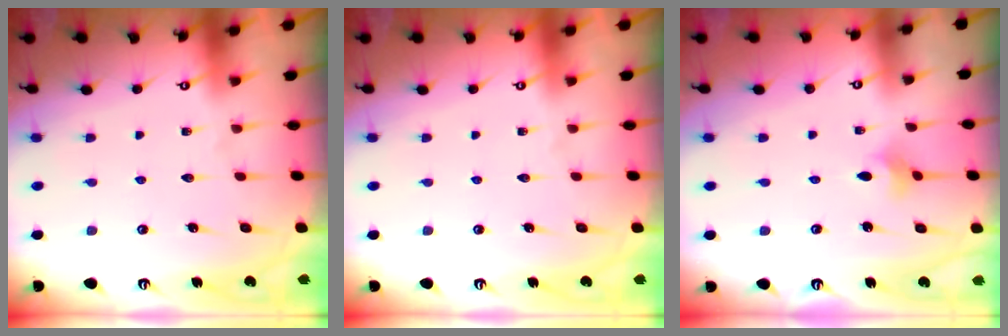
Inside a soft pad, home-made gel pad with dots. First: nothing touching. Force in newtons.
{"total": 0.0}
{"total": 1.9, "press": 1.9, "slide": 0.4}